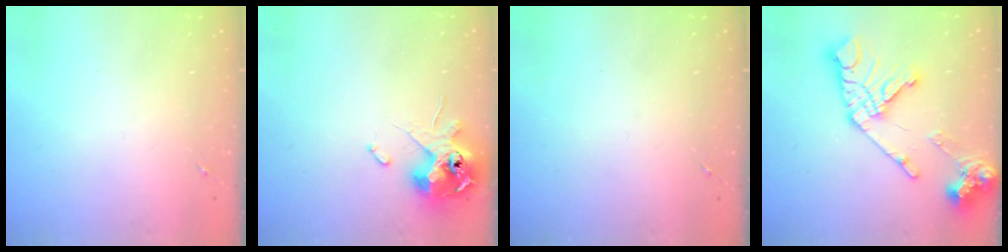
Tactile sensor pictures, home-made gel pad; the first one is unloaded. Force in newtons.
{"total": 11.6, "press": 11.4, "slide": 2.1}
{"total": 0.0}
{"total": 20.4, "press": 20.3, "slide": 2.5}